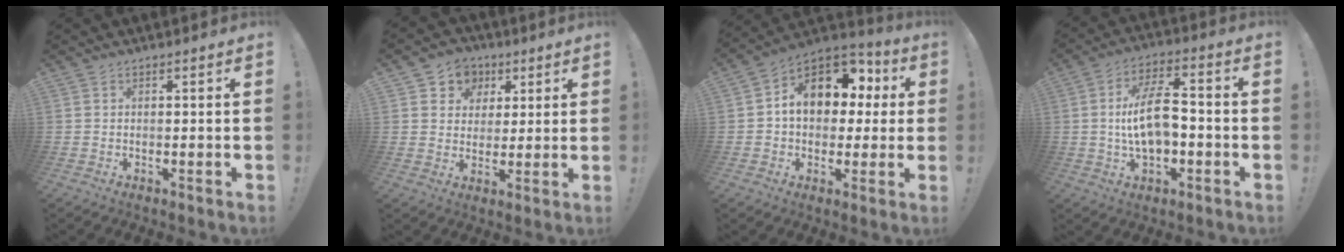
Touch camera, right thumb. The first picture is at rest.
{"total": 7.7, "force": [2.7, 7.1, 1.2], "torque": [-0.011, -0.018, 0.054]}
{"total": 14.0, "force": [3.5, 10.4, 8.7], "torque": [-0.125, -0.009, 0.068]}
{"total": 13.2, "force": [-1.0, 6.7, 11.4], "torque": [-0.194, 0.009, -0.020]}